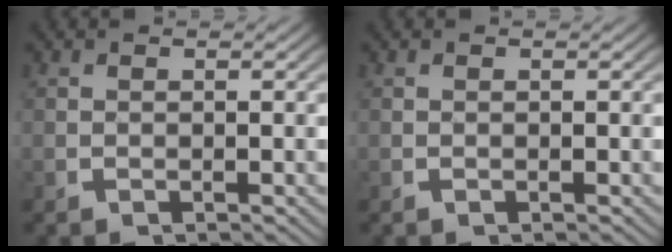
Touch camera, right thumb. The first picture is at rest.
{"total": 0.0}